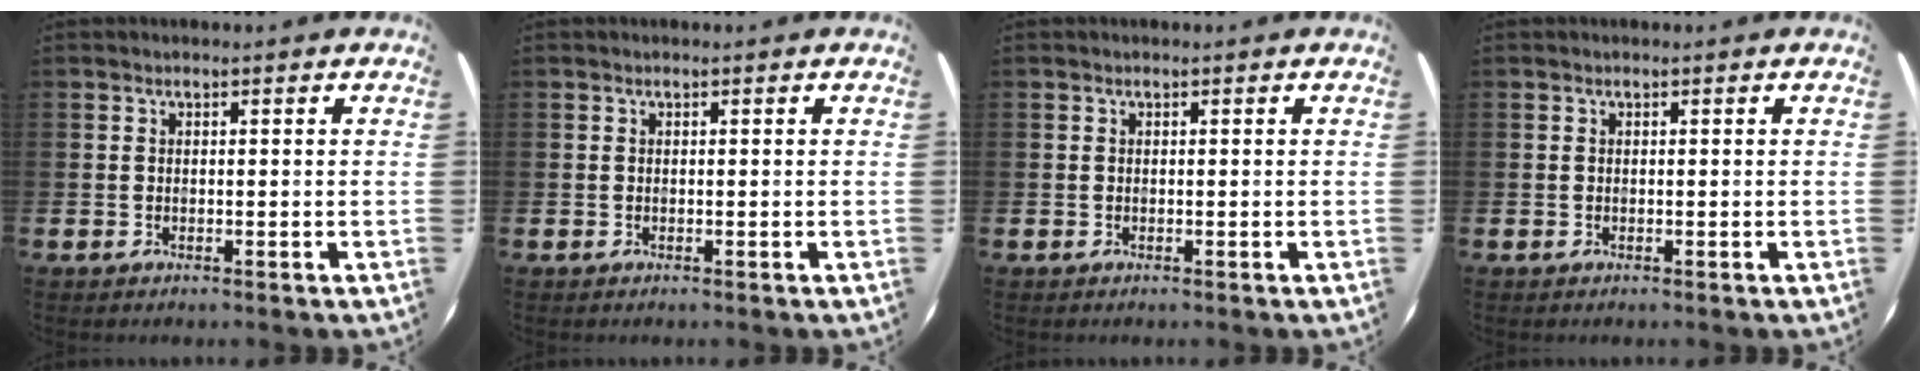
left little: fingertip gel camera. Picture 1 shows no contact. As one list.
[{"total": 0.0}, {"total": 0.0}, {"total": 0.0}]